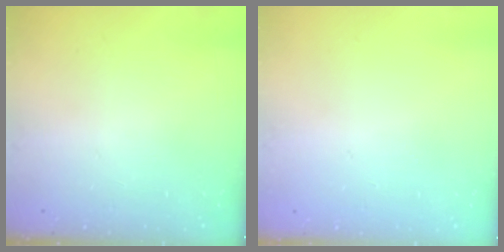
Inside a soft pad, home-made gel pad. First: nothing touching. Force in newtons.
{"total": 0.0}